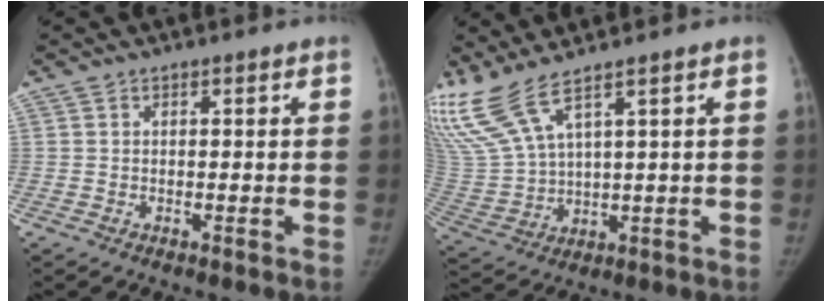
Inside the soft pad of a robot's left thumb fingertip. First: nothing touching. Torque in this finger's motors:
{"motor_torque": [2.76, 2.25, 1.29, -1.48, 0.88]}